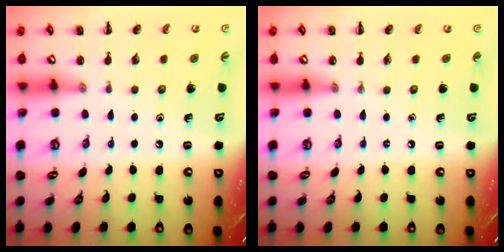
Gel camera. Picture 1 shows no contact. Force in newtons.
{"total": 0.0}